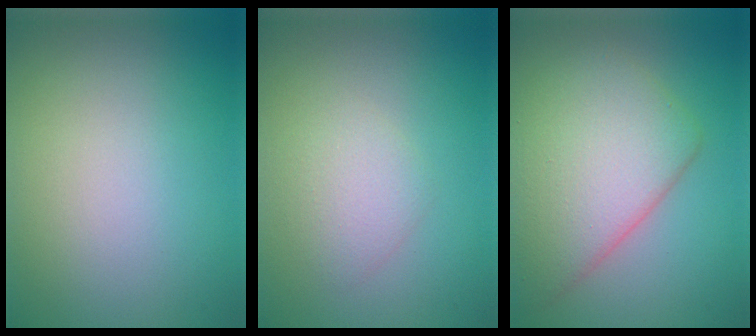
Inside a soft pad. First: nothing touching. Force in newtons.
{"total": 2.1, "press": 2.1, "slide": 0.1}
{"total": 7.4, "press": 7.4, "slide": 0.3}